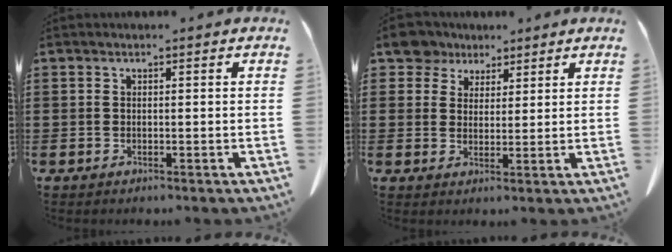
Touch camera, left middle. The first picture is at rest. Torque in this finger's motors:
{"motor_torque": [0.02, 0.15, 0.04, 0.00]}